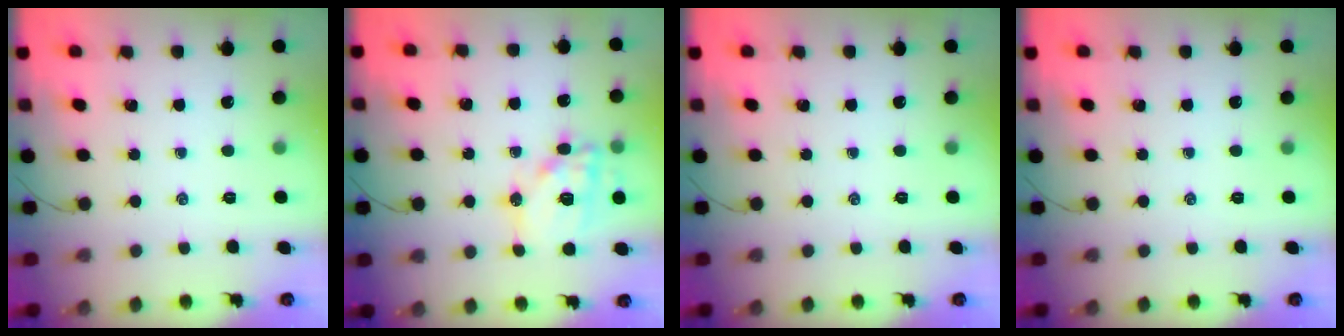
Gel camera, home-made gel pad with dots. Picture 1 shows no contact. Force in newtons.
{"total": 15.6, "press": 15.3, "slide": 2.9}
{"total": 0.0}
{"total": 0.0}